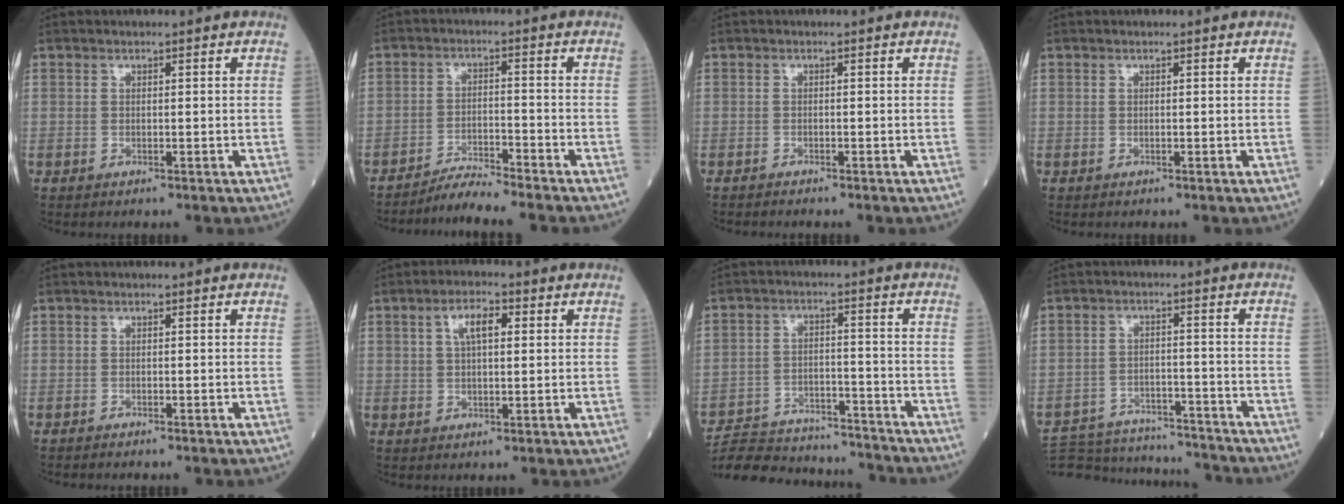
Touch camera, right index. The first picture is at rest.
{"total": 5.1, "force": [-4.8, -1.4, 0.9], "torque": [-0.018, -0.016, -0.088]}
{"total": 0.9, "force": [-0.9, -0.1, 0.2], "torque": [-0.004, 0.000, -0.016]}
{"total": 0.0}
{"total": 0.7, "force": [-0.7, -0.1, 0.1], "torque": [-0.001, 0.000, -0.014]}
{"total": 4.7, "force": [1.6, 1.7, 4.1], "torque": [-0.077, 0.012, 0.028]}
{"total": 18.7, "force": [-17.9, 3.2, 4.7], "torque": [-0.105, 0.003, -0.262]}
{"total": 18.0, "force": [-17.2, 3.3, 4.2], "torque": [-0.092, 0.002, -0.243]}